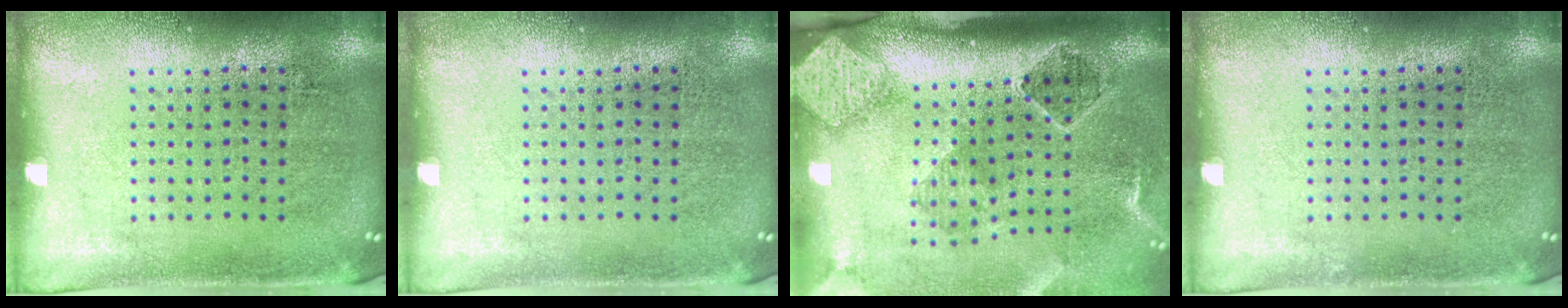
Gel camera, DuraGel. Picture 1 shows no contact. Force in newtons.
{"total": 0.0}
{"total": 2.8, "press": 1.9, "slide": 2.0}
{"total": 0.0}